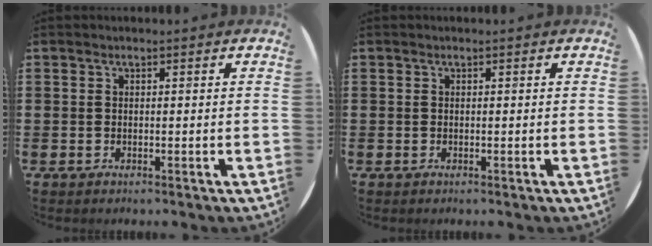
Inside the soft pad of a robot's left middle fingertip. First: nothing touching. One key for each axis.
{"total": 0.0}